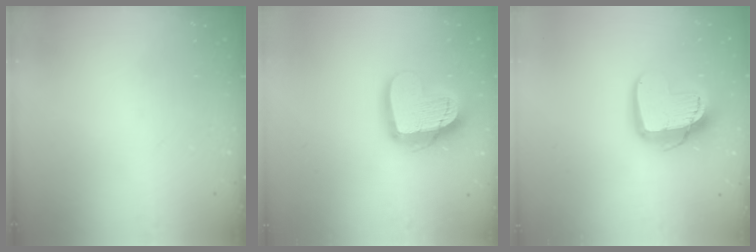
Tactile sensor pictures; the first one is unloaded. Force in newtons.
{"total": 17.0, "press": 17.0, "slide": 1.5}
{"total": 14.6, "press": 14.6, "slide": 1.1}